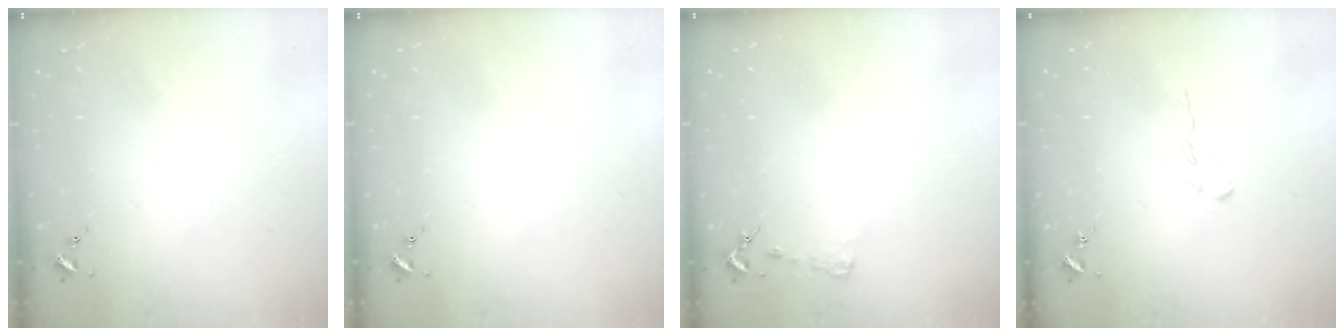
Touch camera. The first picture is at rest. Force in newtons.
{"total": 0.0}
{"total": 3.4, "press": 3.3, "slide": 0.3}
{"total": 4.5, "press": 4.5, "slide": 0.7}